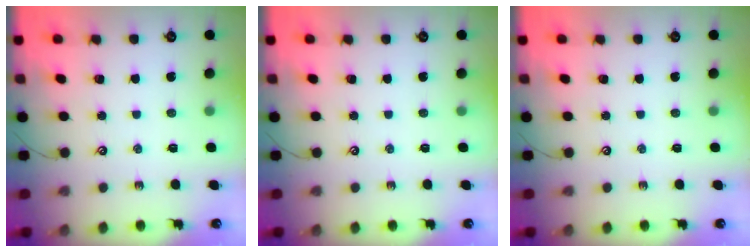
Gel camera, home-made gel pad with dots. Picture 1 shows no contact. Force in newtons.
{"total": 0.0}
{"total": 0.0}